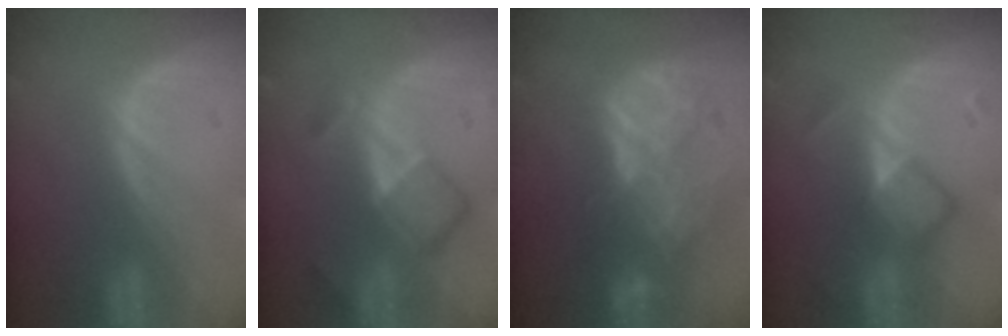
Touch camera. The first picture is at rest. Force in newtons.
{"total": 6.9, "press": 6.0, "slide": 3.5}
{"total": 8.7, "press": 7.7, "slide": 4.1}
{"total": 5.2, "press": 5.2, "slide": 0.1}